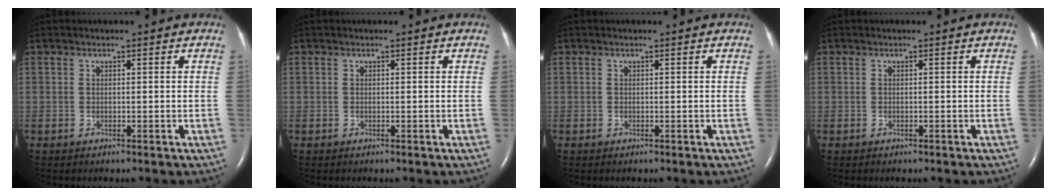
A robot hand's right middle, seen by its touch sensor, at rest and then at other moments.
{"total": 0.0}
{"total": 0.0}
{"total": 0.0}